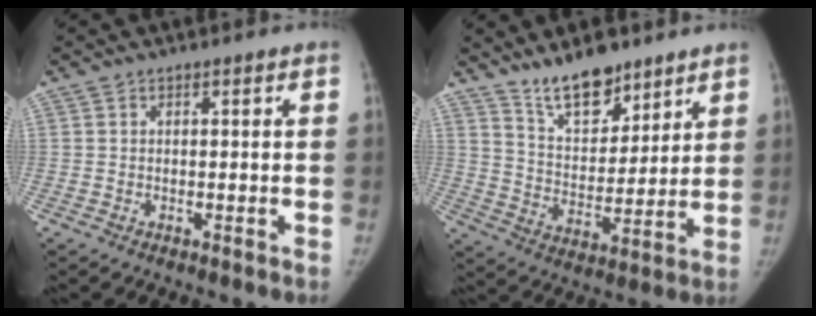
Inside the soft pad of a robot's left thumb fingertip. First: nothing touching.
{"total": 11.7, "force": [9.2, 4.9, 5.4], "torque": [-0.060, -0.070, 0.170]}